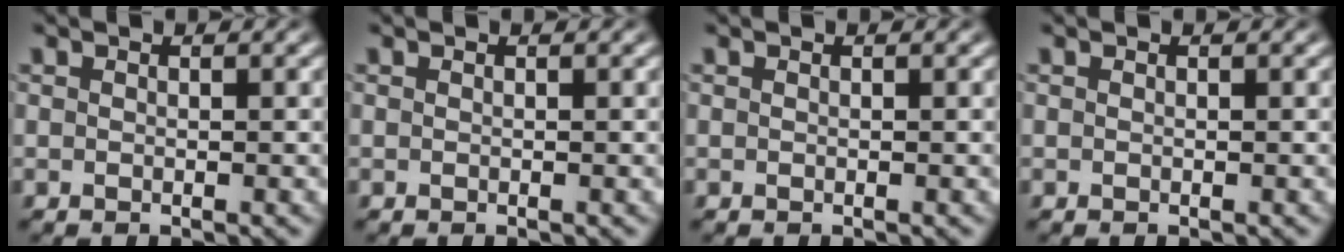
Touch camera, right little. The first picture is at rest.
{"total": 0.0}
{"total": 0.0}
{"total": 0.0}